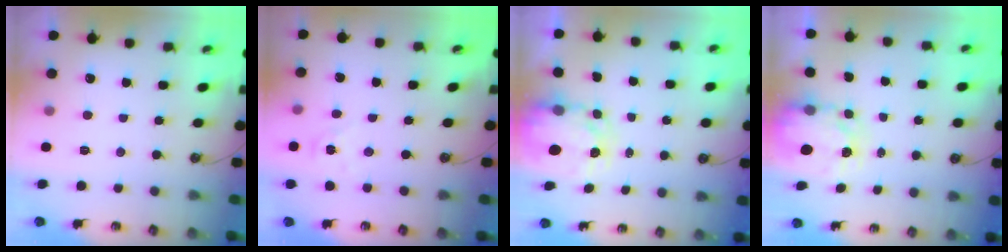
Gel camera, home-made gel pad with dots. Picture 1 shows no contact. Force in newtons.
{"total": 2.4, "press": 2.4, "slide": 0.2}
{"total": 3.9, "press": 3.9, "slide": 0.2}
{"total": 3.9, "press": 3.9, "slide": 0.1}